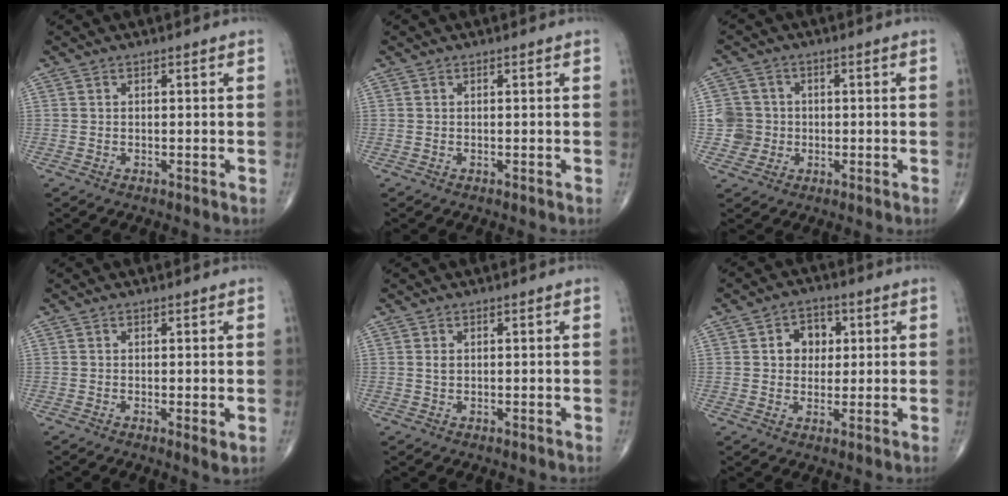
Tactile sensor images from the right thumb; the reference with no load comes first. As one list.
[{"total": 0.0}, {"total": 5.5, "force": [-0.4, 5.4, 0.5], "torque": [0.019, 0.010, -0.012]}, {"total": 2.0, "force": [-0.2, 0.5, 1.9], "torque": [-0.034, -0.009, -0.006]}, {"total": 1.1, "force": [0.2, 0.7, 0.7], "torque": [-0.013, 0.000, 0.006]}, {"total": 6.3, "force": [1.4, 5.0, 3.5], "torque": [-0.016, 0.001, 0.018]}]